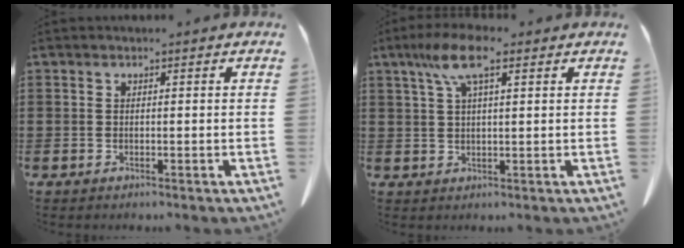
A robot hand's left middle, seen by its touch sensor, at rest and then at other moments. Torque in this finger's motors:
{"motor_torque": [1.12, -0.40, 0.60, 0.16]}